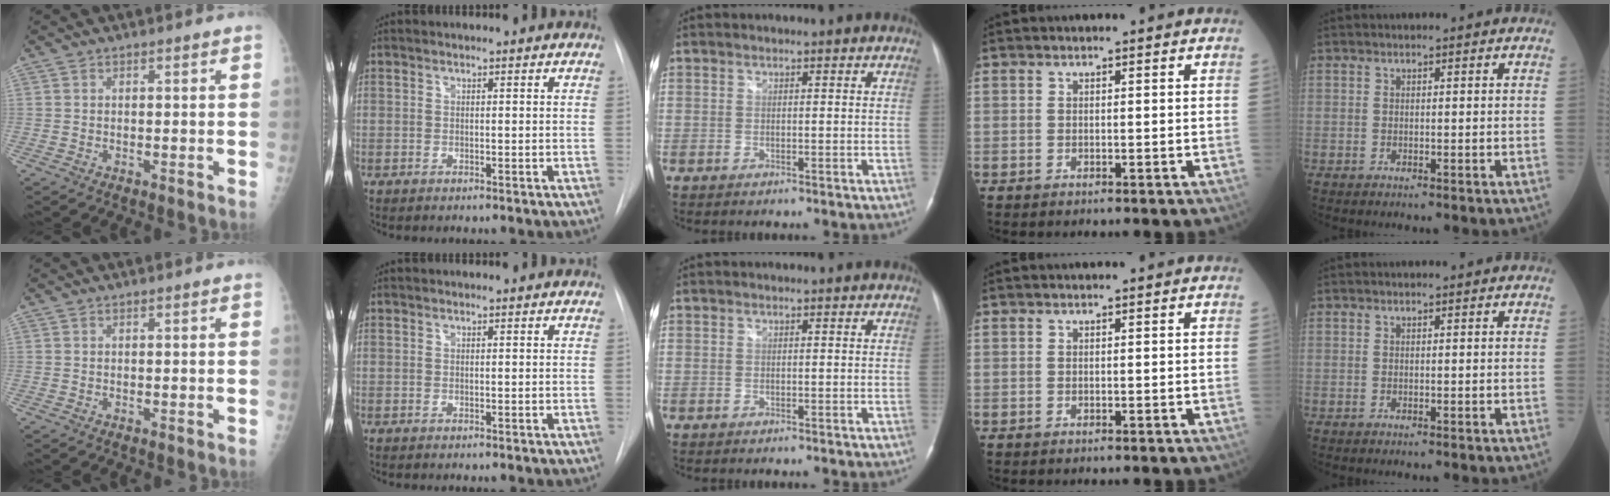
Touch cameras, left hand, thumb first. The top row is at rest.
{}